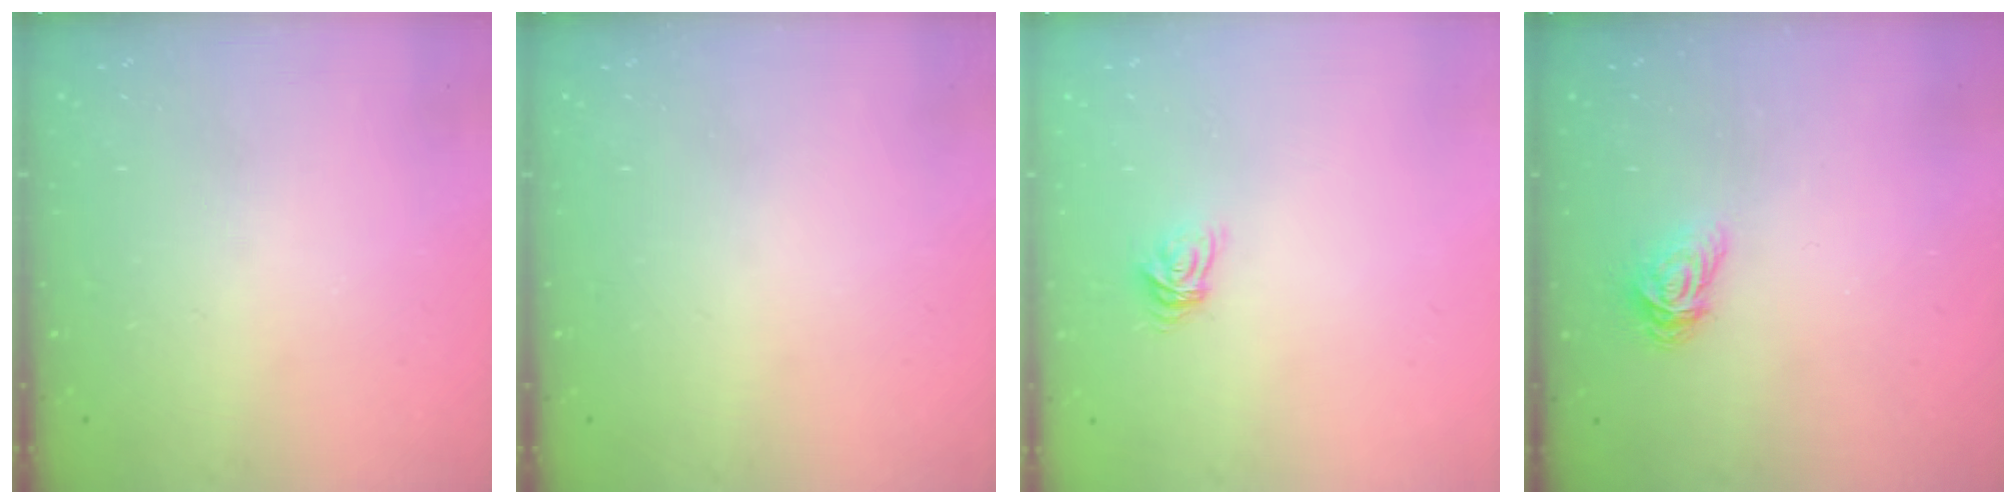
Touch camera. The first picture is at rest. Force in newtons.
{"total": 0.0}
{"total": 5.1, "press": 5.0, "slide": 0.4}
{"total": 4.6, "press": 4.6, "slide": 0.3}